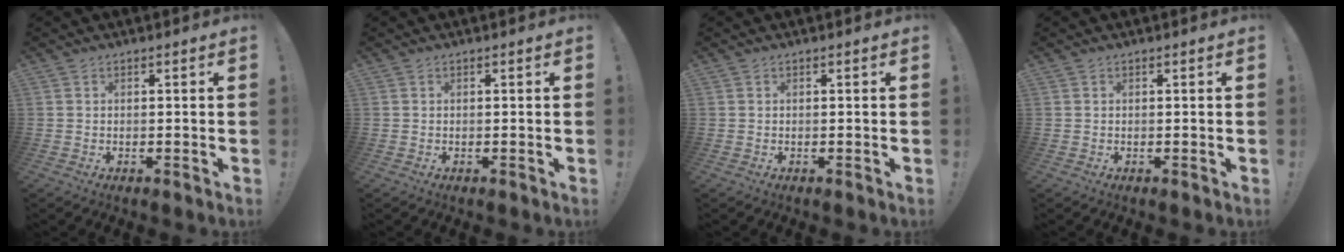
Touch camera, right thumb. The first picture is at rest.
{"total": 0.0}
{"total": 0.0}
{"total": 0.0}